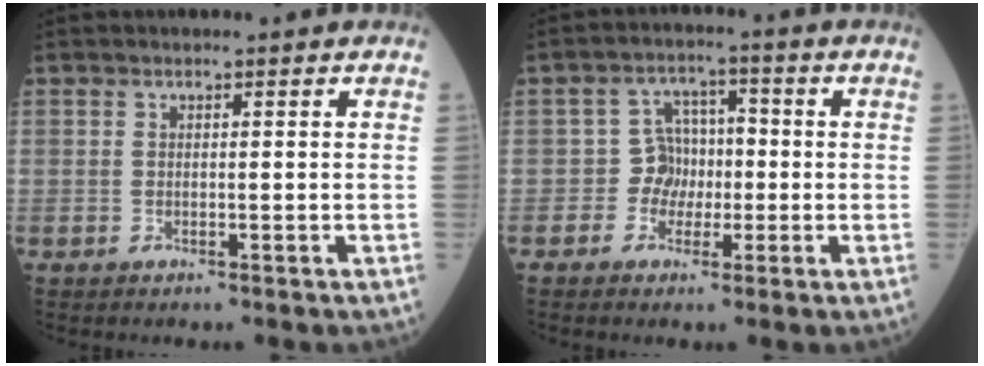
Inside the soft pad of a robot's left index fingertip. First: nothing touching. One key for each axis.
{"total": 4.6, "fx": -1.2, "fy": 4.2, "fz": 1.6, "tx": -0.021, "ty": 0.014, "tz": -0.027}